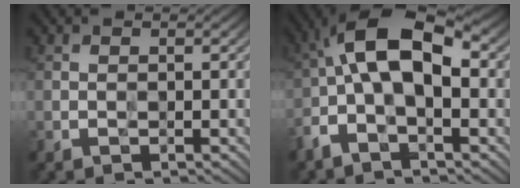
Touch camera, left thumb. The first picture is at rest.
{"total": 10.1, "force": [-0.5, 4.5, 9.0], "torque": [-0.173, 0.028, -0.022]}